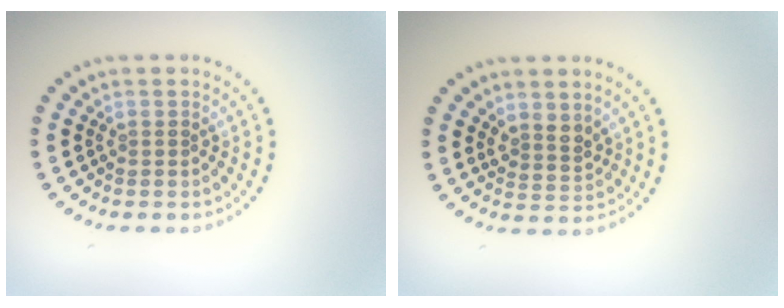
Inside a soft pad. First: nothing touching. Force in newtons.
{"total": 2.0, "press": 1.7, "slide": 1.2}